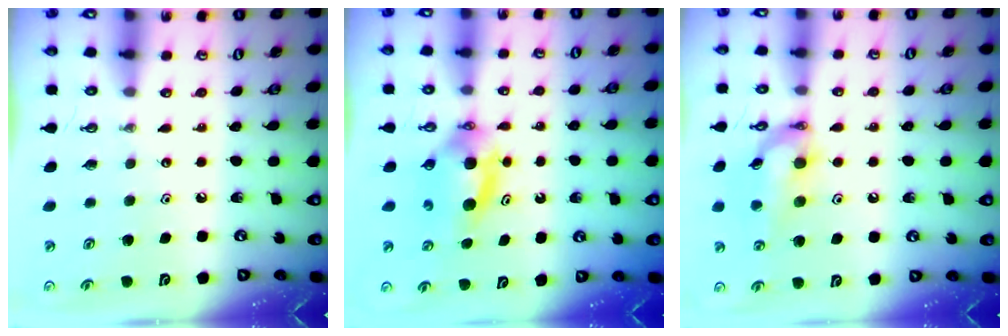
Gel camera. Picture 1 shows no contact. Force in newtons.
{"total": 6.6, "press": 6.0, "slide": 2.8}
{"total": 13.6, "press": 13.6, "slide": 1.5}